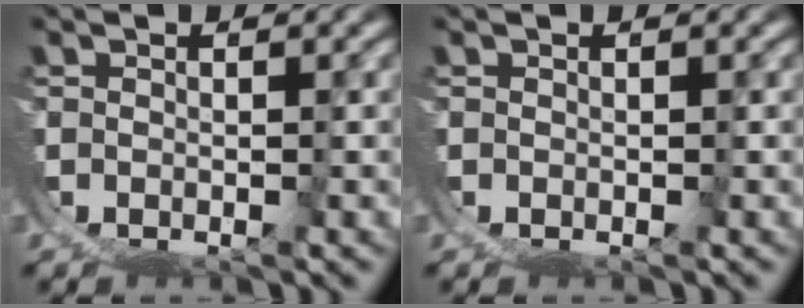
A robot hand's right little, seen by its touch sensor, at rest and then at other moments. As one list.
[{"total": 0.0}]